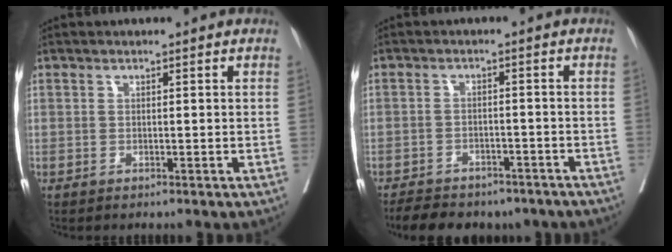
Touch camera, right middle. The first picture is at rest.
{"total": 13.1, "force": [-10.6, 5.7, 5.1], "torque": [-0.098, 0.000, -0.133]}